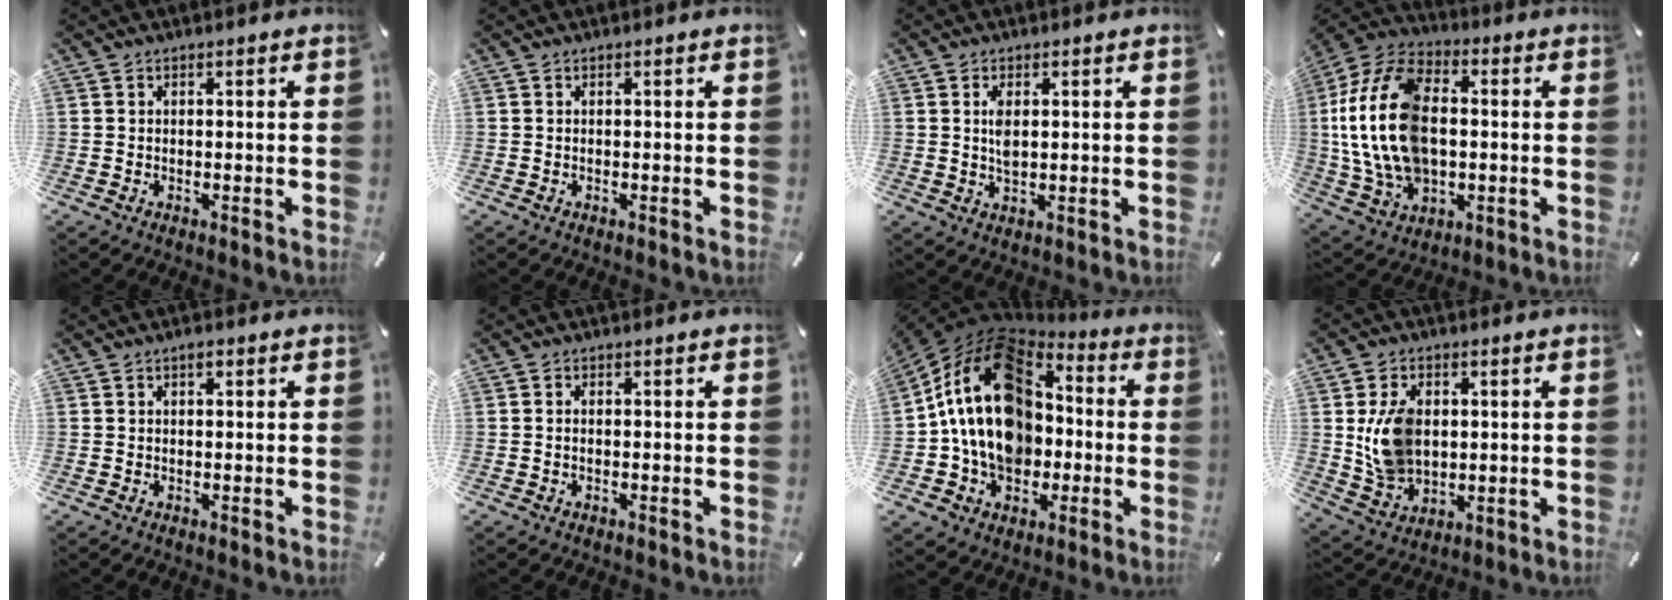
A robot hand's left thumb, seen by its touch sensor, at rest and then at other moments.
{"total": 0.0}
{"total": 3.6, "force": [0.7, 1.7, 3.1], "torque": [-0.067, -0.001, 0.007]}
{"total": 20.5, "force": [-0.3, 14.1, 14.8], "torque": [-0.343, 0.008, -0.008]}
{"total": 1.2, "force": [0.5, 0.6, 0.9], "torque": [-0.019, 0.004, 0.008]}
{"total": 0.8, "force": [-0.1, 0.4, 0.7], "torque": [-0.014, 0.001, -0.003]}
{"total": 19.2, "force": [0.1, 15.1, 11.9], "torque": [-0.244, 0.009, -0.001]}
{"total": 10.6, "force": [1.5, 8.2, 6.6], "torque": [-0.138, 0.001, 0.026]}